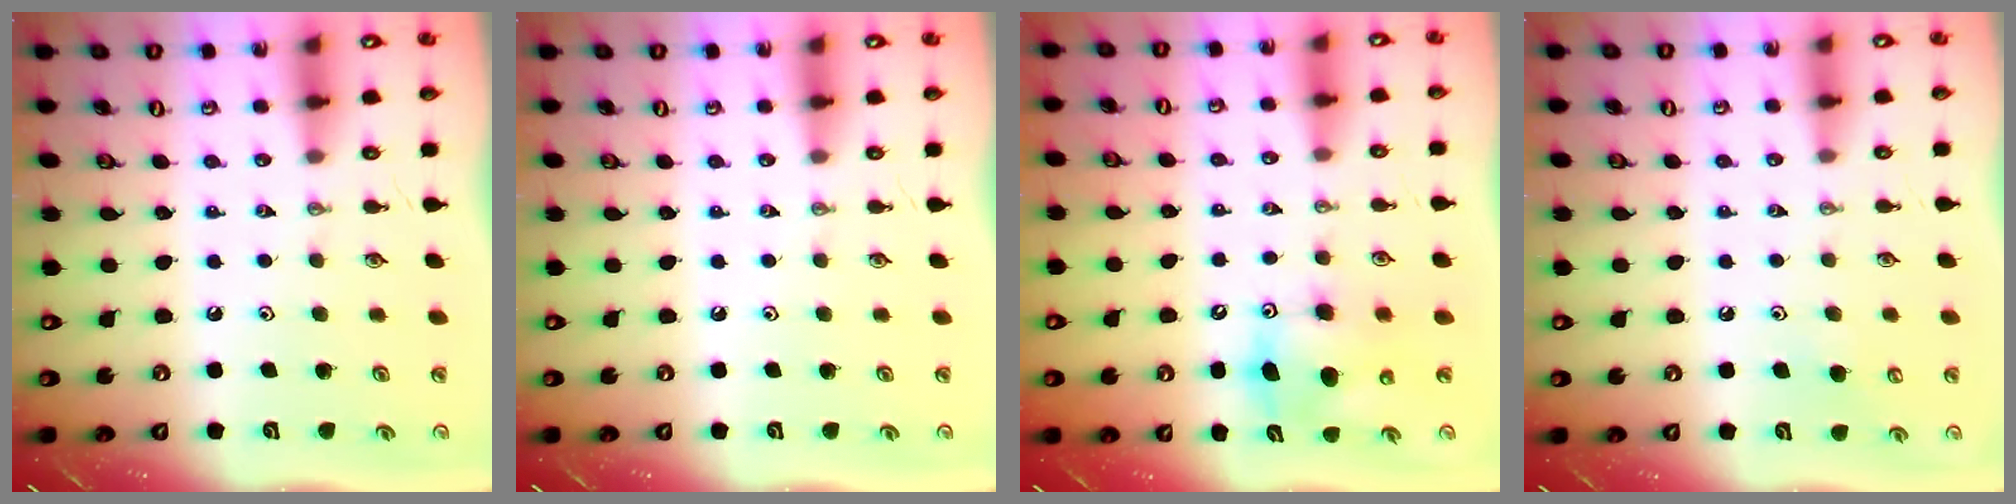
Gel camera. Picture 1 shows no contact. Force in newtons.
{"total": 0.0}
{"total": 9.0, "press": 8.8, "slide": 2.0}
{"total": 4.3, "press": 4.2, "slide": 0.9}